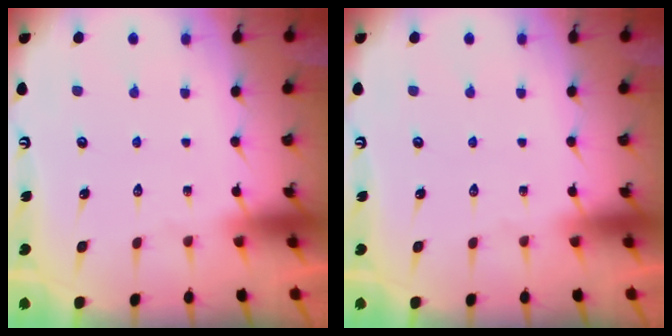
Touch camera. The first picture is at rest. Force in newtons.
{"total": 0.0}